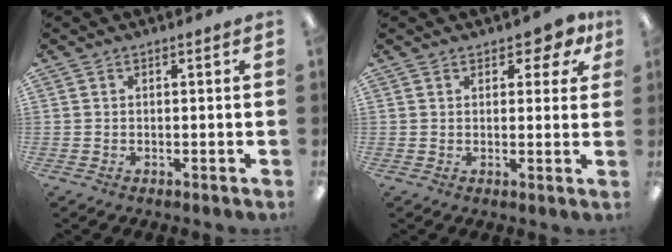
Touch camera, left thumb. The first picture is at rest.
{"total": 4.1, "force": [2.3, 2.2, 2.6], "torque": [-0.029, -0.002, 0.039]}